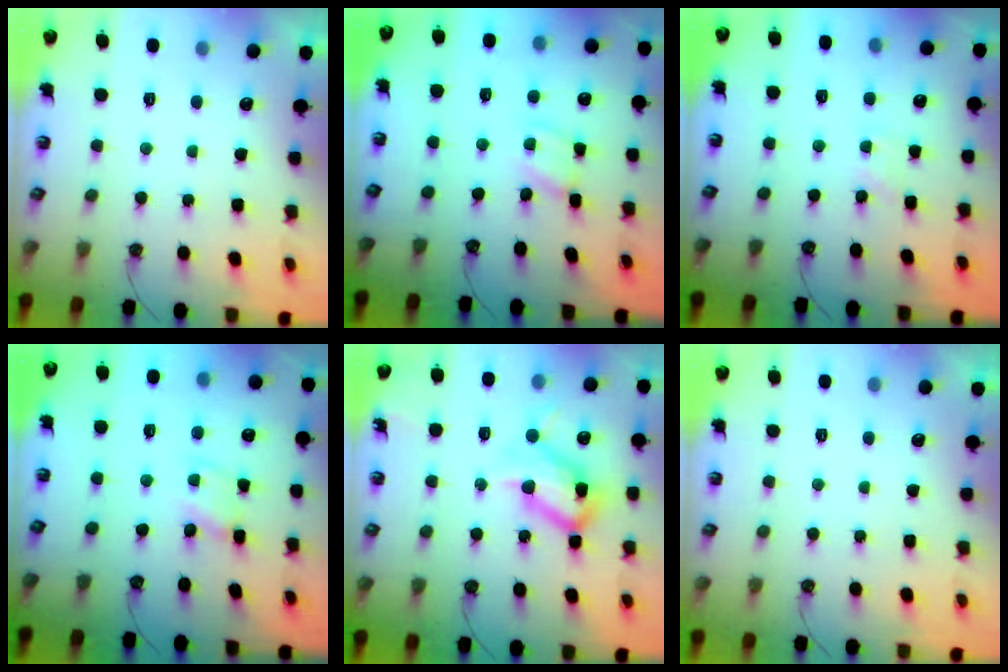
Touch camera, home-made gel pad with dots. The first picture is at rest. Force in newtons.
{"total": 2.4, "press": 2.4, "slide": 0.1}
{"total": 2.4, "press": 2.4, "slide": 0.3}
{"total": 1.4, "press": 1.4, "slide": 0.1}
{"total": 17.4, "press": 17.3, "slide": 1.4}
{"total": 0.0}